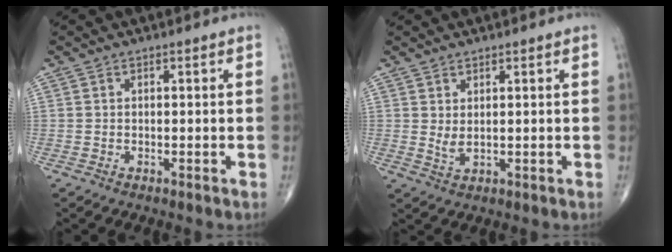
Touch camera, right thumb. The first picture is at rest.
{"total": 2.2, "force": [0.7, 0.9, 1.9], "torque": [-0.036, -0.011, 0.018]}